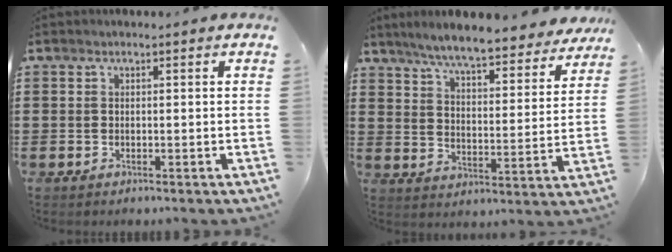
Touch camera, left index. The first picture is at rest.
{"total": 7.1, "force": [6.6, -0.2, 2.6], "torque": [-0.079, -0.042, 0.112]}